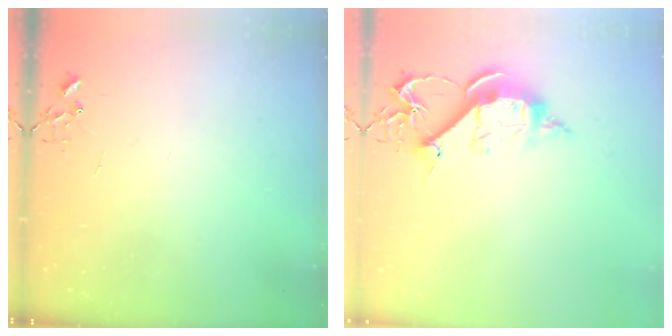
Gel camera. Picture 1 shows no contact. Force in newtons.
{"total": 12.5, "press": 12.5, "slide": 0.2}